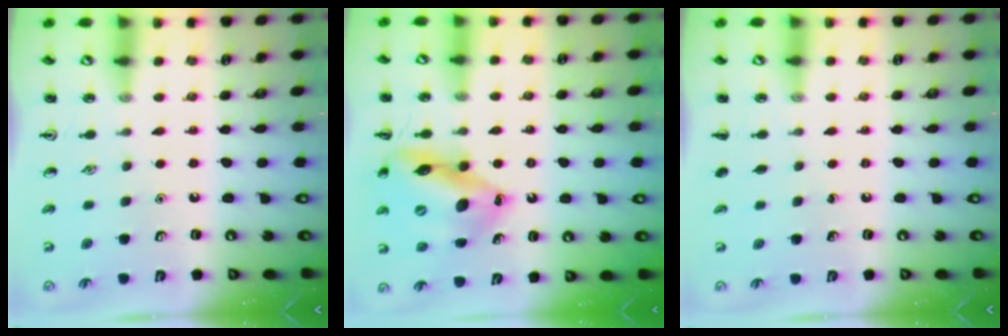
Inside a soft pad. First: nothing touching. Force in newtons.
{"total": 17.1, "press": 16.7, "slide": 3.7}
{"total": 0.0}